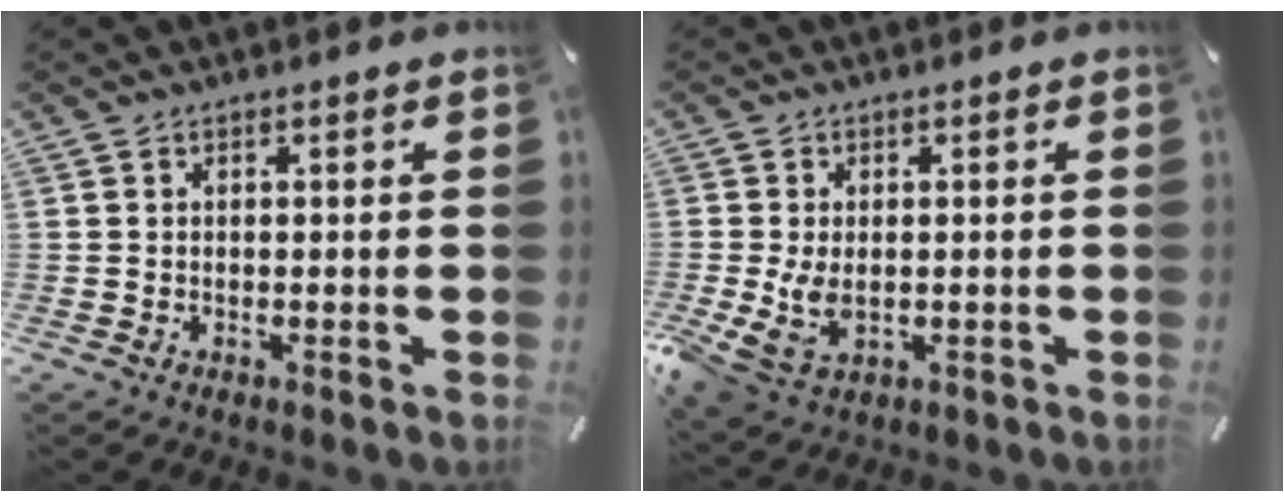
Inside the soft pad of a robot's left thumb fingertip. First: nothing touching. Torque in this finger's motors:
{"motor_torque": [0.43, 1.85, 1.26, 0.43, 0.21]}